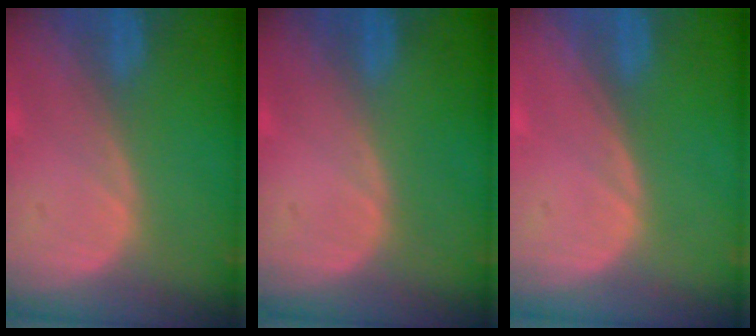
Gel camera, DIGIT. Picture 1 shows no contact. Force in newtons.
{"total": 0.0}
{"total": 0.0}